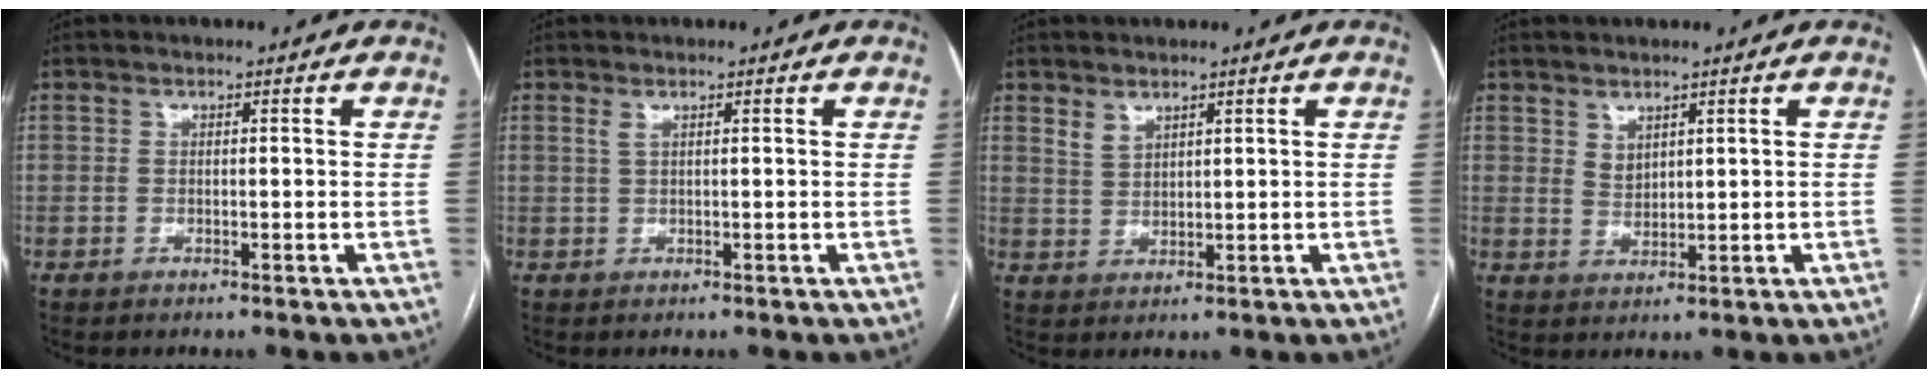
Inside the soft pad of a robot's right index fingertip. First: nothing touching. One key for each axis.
{"total": 1.0, "fx": 0.6, "fy": 0.1, "fz": 0.8, "tx": -0.025, "ty": 0.005, "tz": 0.014}
{"total": 2.5, "fx": 2.0, "fy": 1.1, "fz": 0.9, "tx": -0.020, "ty": -0.002, "tz": 0.047}
{"total": 2.3, "fx": 1.6, "fy": 1.3, "fz": 1.0, "tx": -0.017, "ty": -0.004, "tz": 0.040}